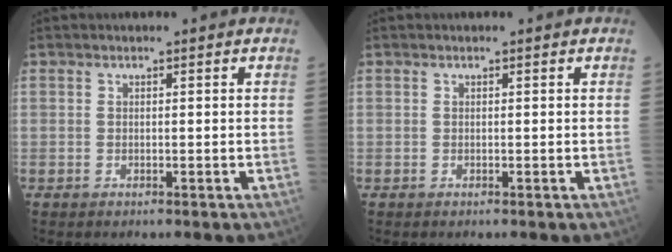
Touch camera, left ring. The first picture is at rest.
{"total": 0.0}